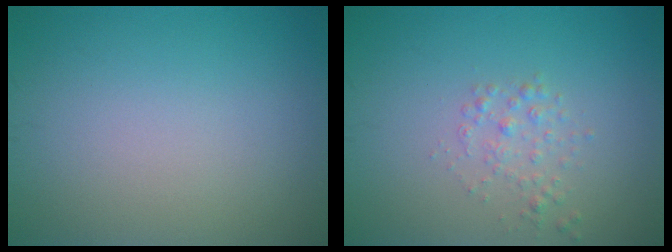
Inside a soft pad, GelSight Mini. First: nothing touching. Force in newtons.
{"total": 1.4, "press": 1.4, "slide": 0.1}